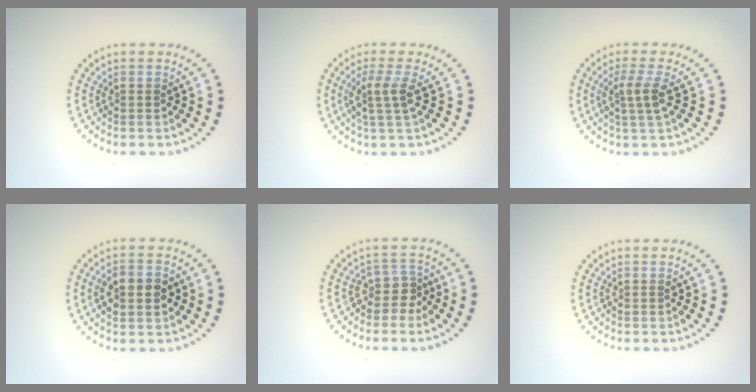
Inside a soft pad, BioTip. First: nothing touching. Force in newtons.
{"total": 2.5, "press": 1.9, "slide": 1.6}
{"total": 2.5, "press": 2.1, "slide": 1.4}
{"total": 3.6, "press": 3.6, "slide": 0.2}
{"total": 2.2, "press": 1.6, "slide": 1.5}
{"total": 0.0}